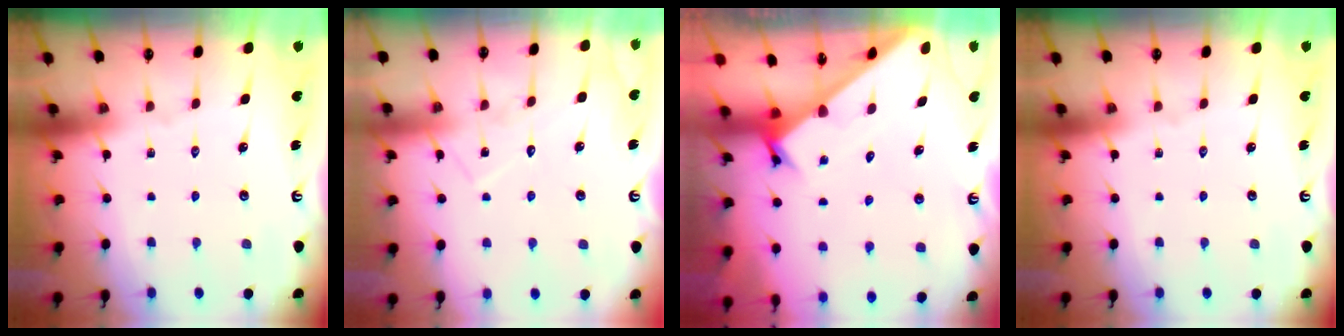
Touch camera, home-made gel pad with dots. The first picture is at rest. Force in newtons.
{"total": 8.7, "press": 8.7, "slide": 0.6}
{"total": 2.3, "press": 2.3, "slide": 0.0}
{"total": 0.0}